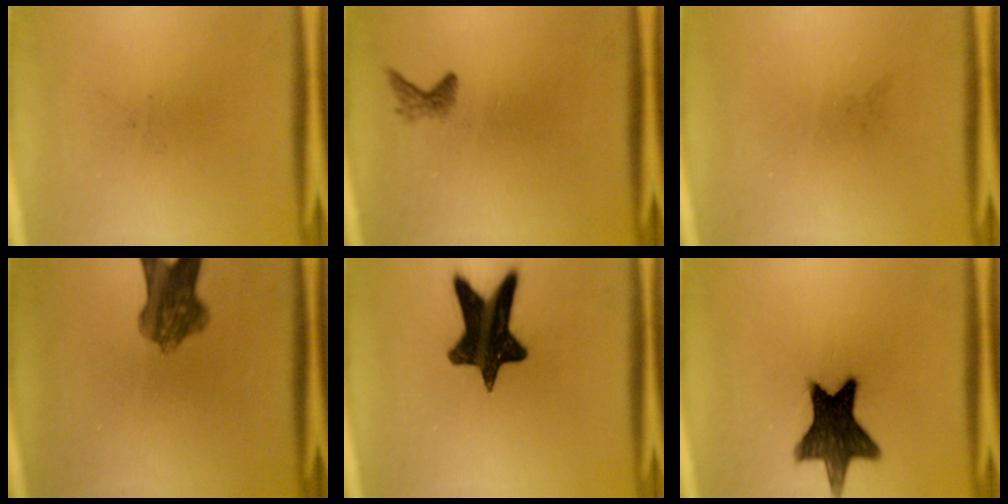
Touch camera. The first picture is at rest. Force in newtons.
{"total": 1.1}
{"total": 0.0}
{"total": 7.1}
{"total": 15.6}
{"total": 14.8}